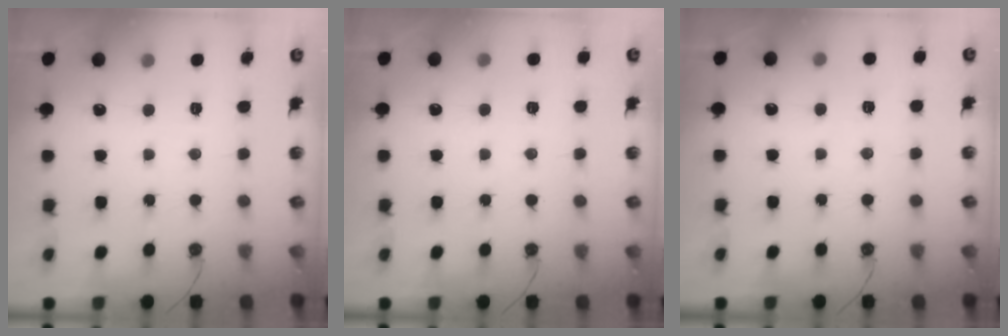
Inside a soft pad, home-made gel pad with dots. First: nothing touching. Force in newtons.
{"total": 2.4, "press": 2.3, "slide": 0.6}
{"total": 4.5, "press": 3.8, "slide": 2.5}